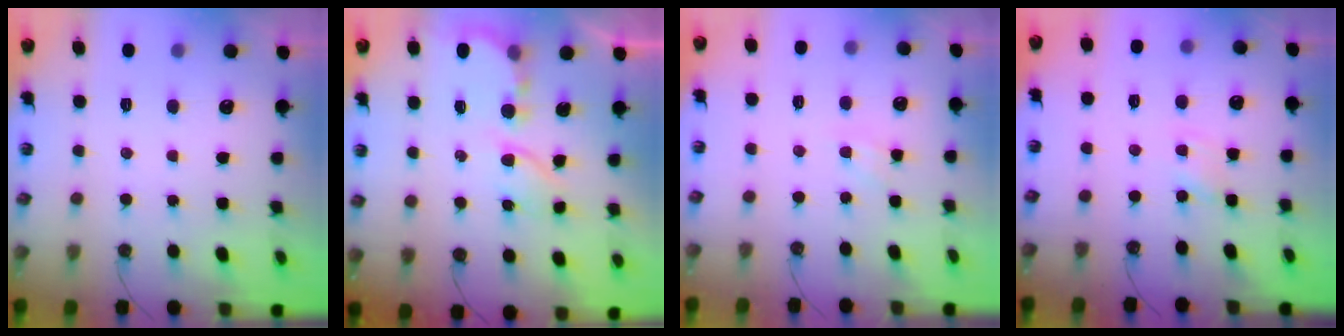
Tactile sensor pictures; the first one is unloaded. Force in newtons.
{"total": 6.3, "press": 6.3, "slide": 0.6}
{"total": 1.4, "press": 1.3, "slide": 0.2}
{"total": 1.1, "press": 1.1, "slide": 0.2}